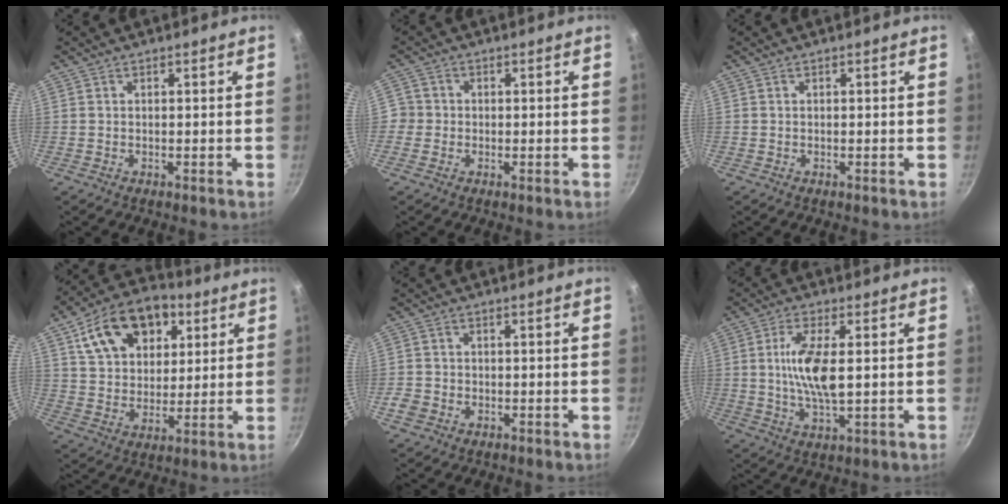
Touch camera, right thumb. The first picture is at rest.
{"total": 2.9, "force": [-0.9, 2.7, 0.5], "torque": [0.010, 0.013, -0.021]}
{"total": 0.0}
{"total": 18.3, "force": [7.7, 12.2, 11.3], "torque": [-0.161, 0.000, 0.124]}
{"total": 3.6, "force": [-1.5, 2.8, 1.6], "torque": [-0.029, 0.015, -0.027]}
{"total": 9.9, "force": [0.9, 3.5, 9.2], "torque": [-0.182, -0.003, 0.017]}